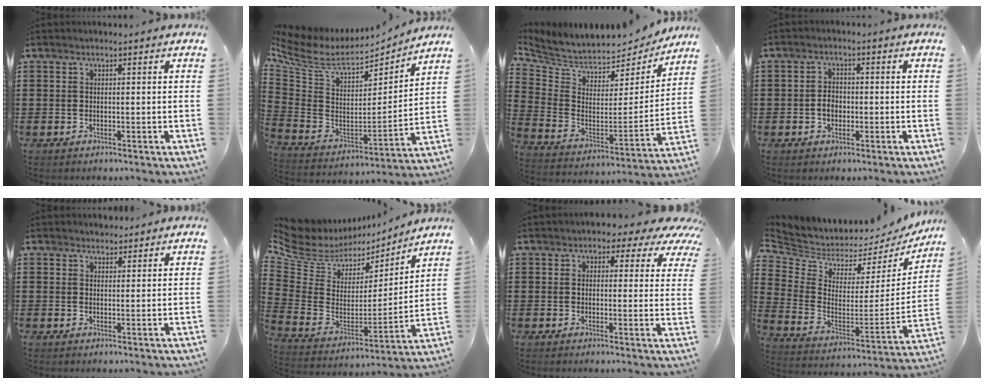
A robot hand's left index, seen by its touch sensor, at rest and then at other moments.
{"total": 8.4, "force": [6.7, 3.2, 3.9], "torque": [-0.118, -0.048, 0.112]}
{"total": 5.1, "force": [4.6, 2.1, 0.8], "torque": [-0.048, -0.047, 0.079]}
{"total": 2.5, "force": [-0.6, 2.0, 1.4], "torque": [-0.031, 0.003, -0.015]}
{"total": 1.8, "force": [1.7, 0.7, -0.1], "torque": [-0.002, 0.005, 0.033]}
{"total": 6.8, "force": [5.0, 4.3, 1.9], "torque": [-0.083, -0.041, 0.087]}
{"total": 2.9, "force": [1.9, 1.7, 1.2], "torque": [-0.022, -0.009, 0.026]}
{"total": 3.9, "force": [3.6, 1.3, 0.9], "torque": [-0.045, -0.047, 0.058]}